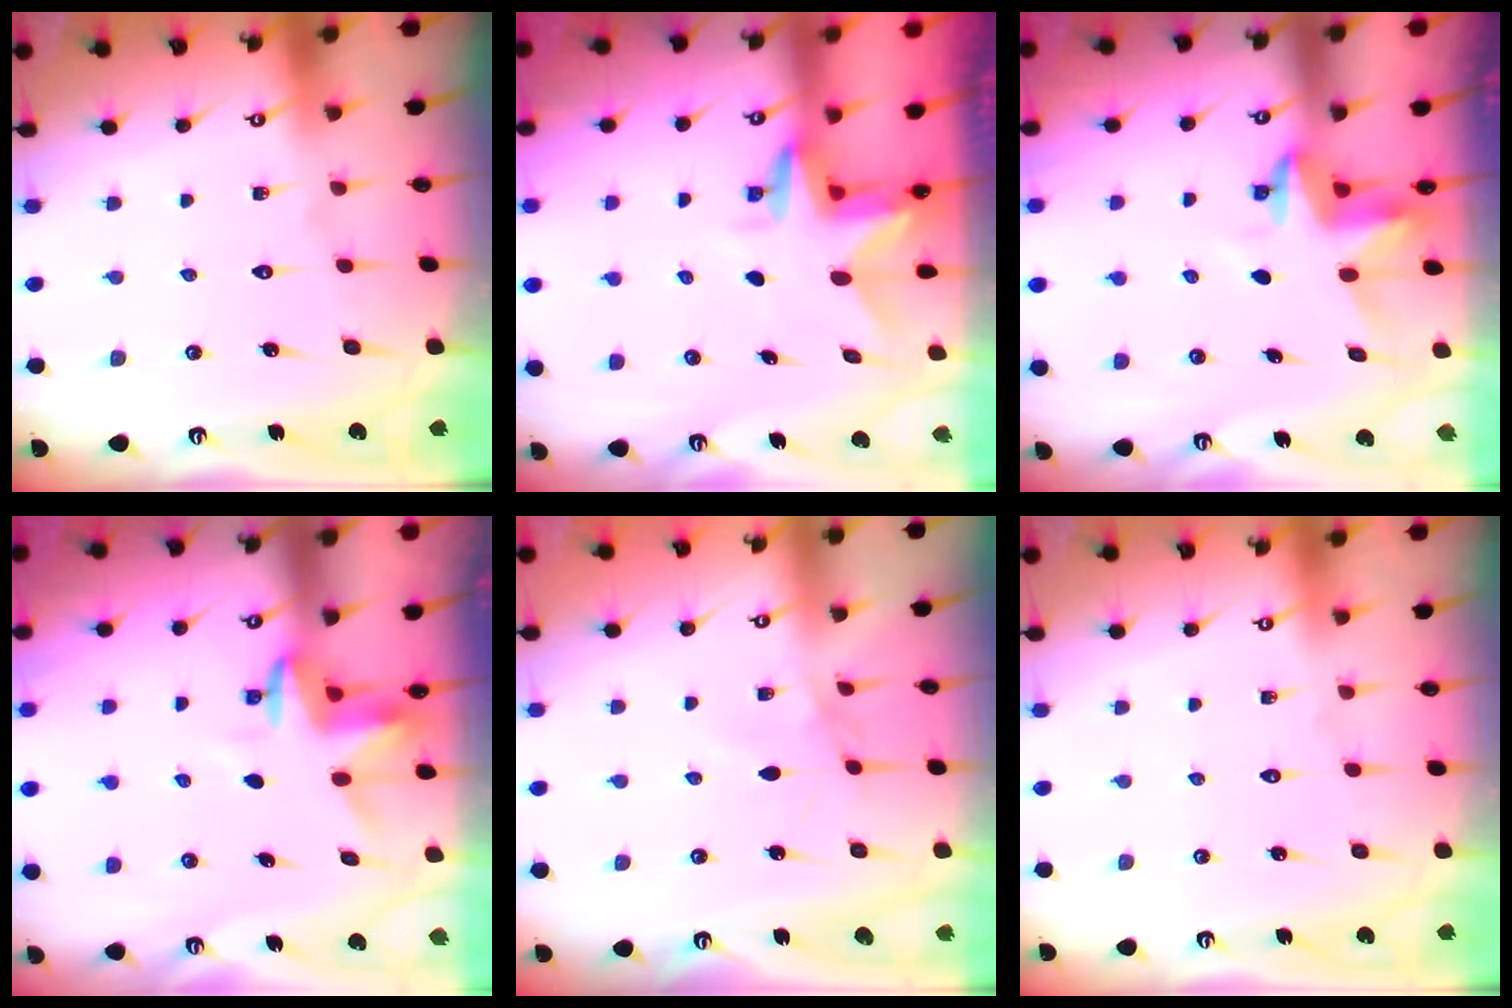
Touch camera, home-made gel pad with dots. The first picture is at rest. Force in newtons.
{"total": 2.8, "press": 2.8, "slide": 0.2}
{"total": 3.8, "press": 3.8, "slide": 0.4}
{"total": 3.5, "press": 3.5, "slide": 0.2}
{"total": 1.8, "press": 1.7, "slide": 0.4}
{"total": 0.0}